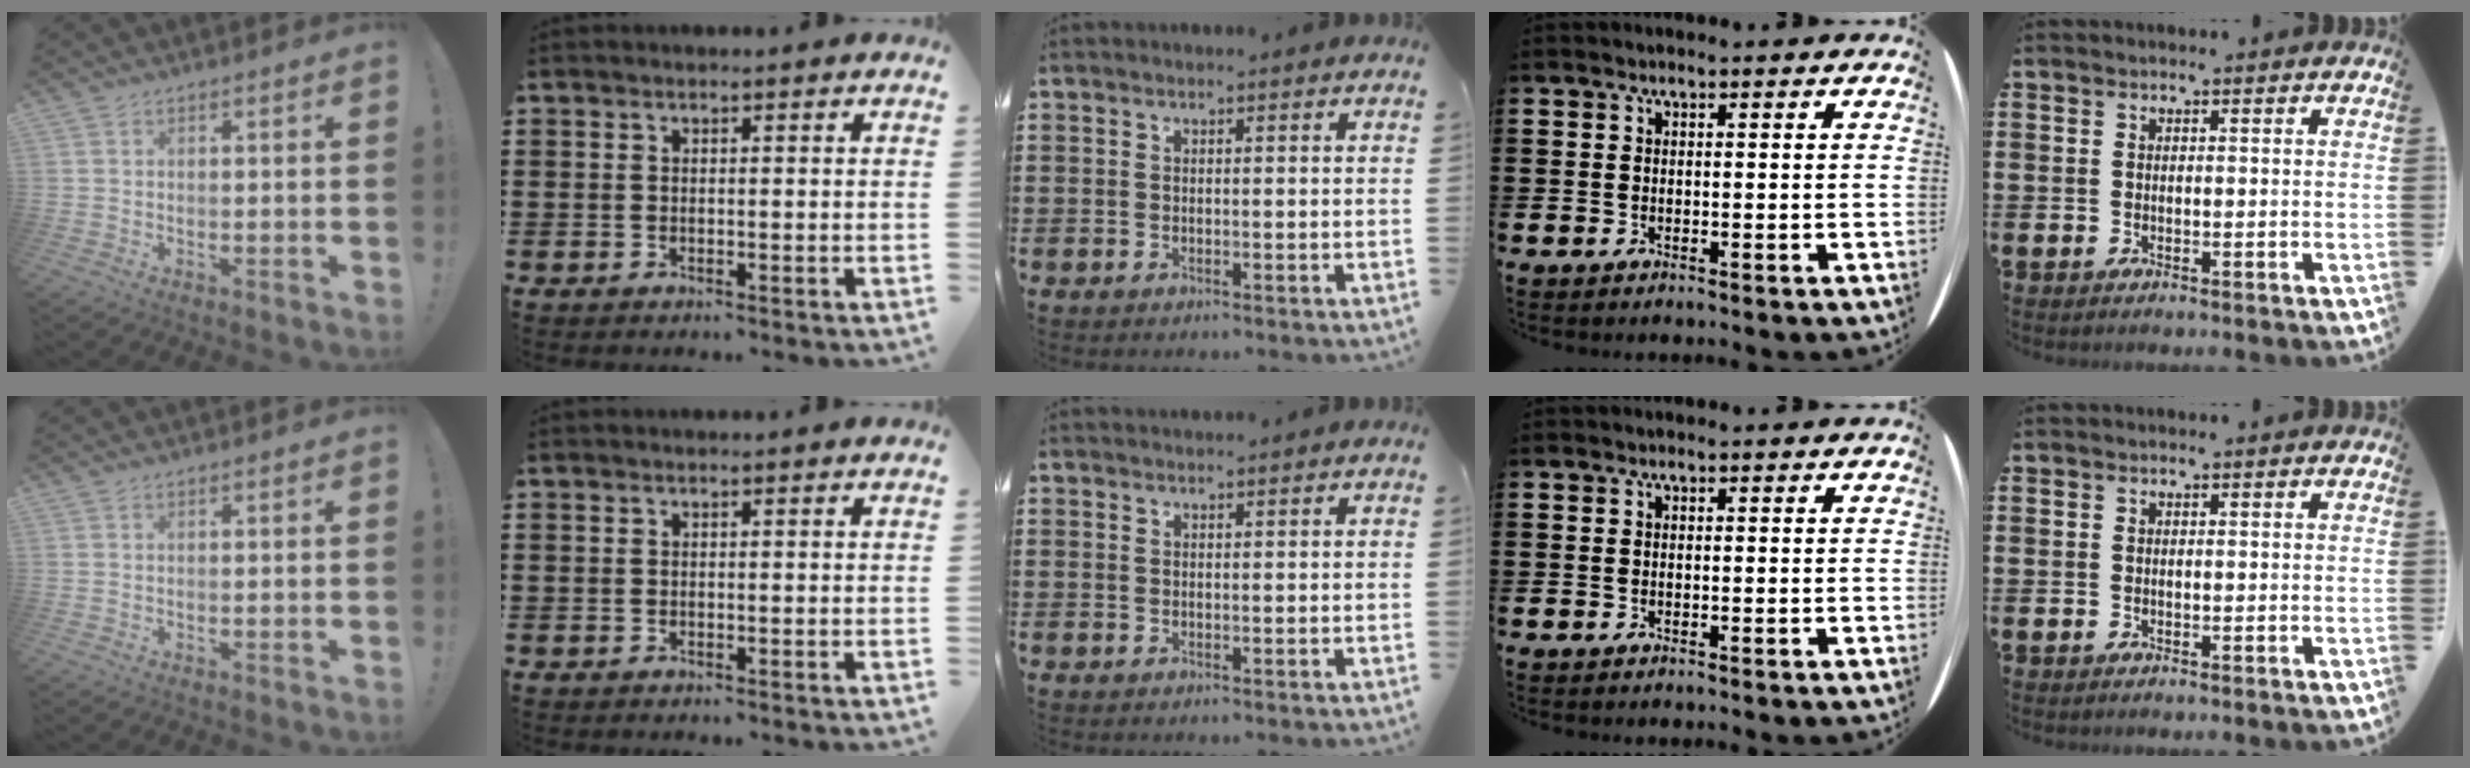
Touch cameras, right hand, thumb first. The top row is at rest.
{"middle": {"total": 0.9, "force": [0.9, 0.0, 0.0], "torque": [0.000, -0.002, 0.017]}}